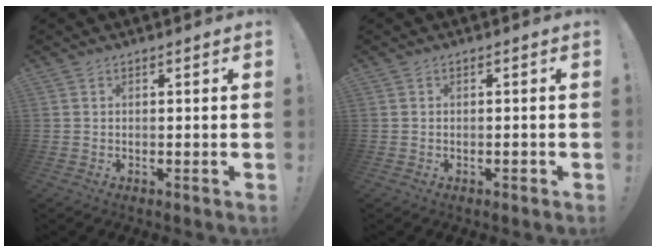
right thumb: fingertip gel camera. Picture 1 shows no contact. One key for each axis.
{"total": 1.0, "fx": -0.7, "fy": 0.4, "fz": 0.6, "tx": -0.012, "ty": 0.003, "tz": -0.011}